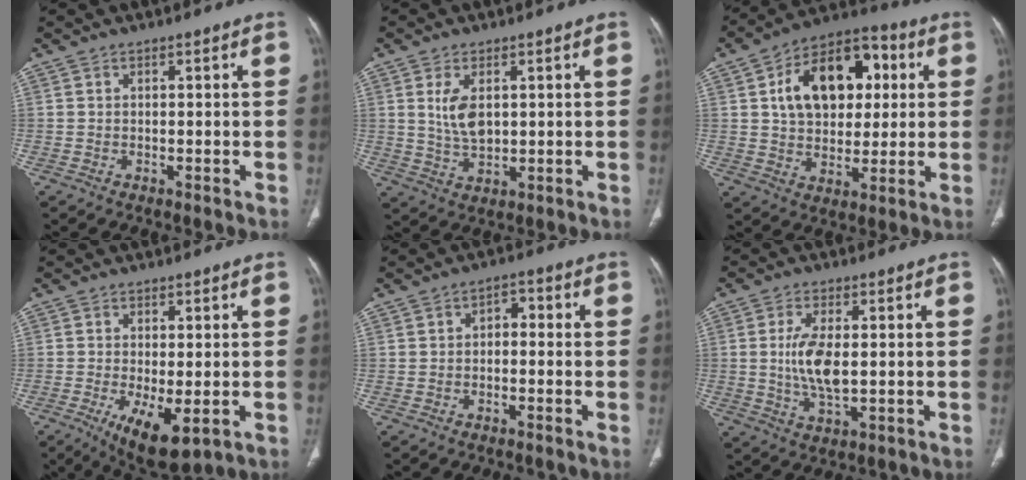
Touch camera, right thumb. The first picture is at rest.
{"total": 6.2, "force": [1.4, 3.4, 5.0], "torque": [-0.096, -0.010, 0.035]}
{"total": 18.5, "force": [4.4, 12.2, 13.3], "torque": [-0.170, 0.013, 0.069]}
{"total": 9.4, "force": [-2.9, 3.7, 8.2], "torque": [-0.134, -0.020, -0.035]}
{"total": 3.1, "force": [-0.3, 1.9, 2.3], "torque": [-0.024, 0.018, -0.014]}
{"total": 8.1, "force": [0.3, 3.4, 7.4], "torque": [-0.155, -0.010, 0.007]}